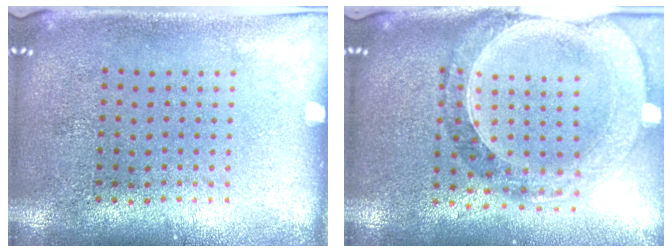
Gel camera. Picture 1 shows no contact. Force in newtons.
{"total": 1.5, "press": 1.5, "slide": 0.3}